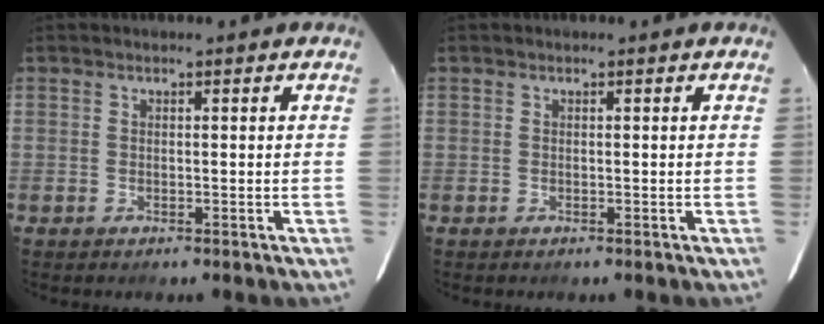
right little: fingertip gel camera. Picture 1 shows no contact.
{"total": 0.0}